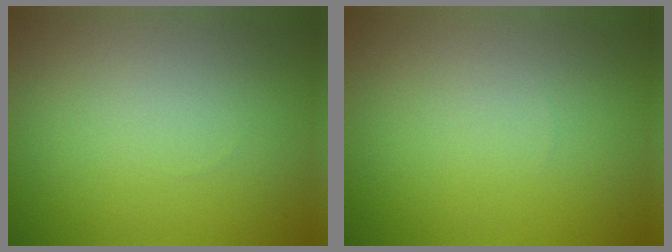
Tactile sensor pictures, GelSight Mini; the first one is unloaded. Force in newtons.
{"total": 0.0}